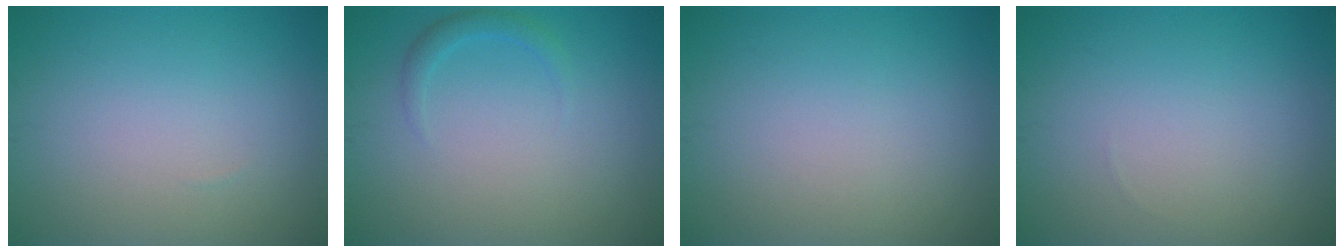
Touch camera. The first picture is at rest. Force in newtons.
{"total": 1.3, "press": 1.3, "slide": 0.1}
{"total": 0.0}
{"total": 0.0}